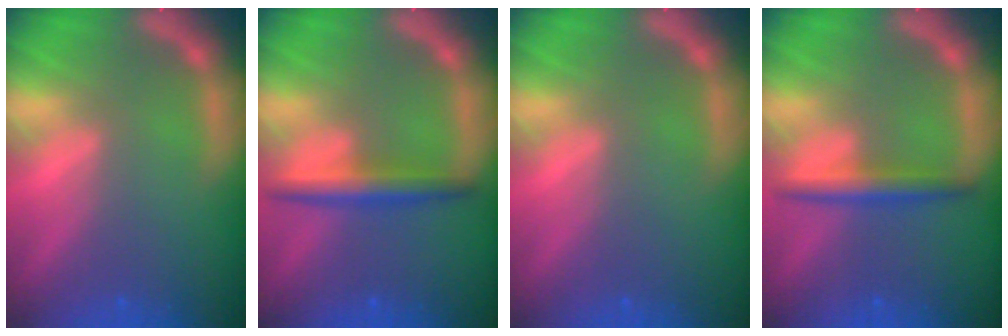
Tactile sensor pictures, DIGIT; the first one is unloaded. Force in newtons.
{"total": 3.5}
{"total": 0.0}
{"total": 3.0}